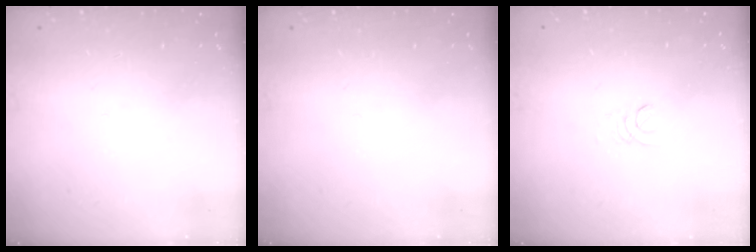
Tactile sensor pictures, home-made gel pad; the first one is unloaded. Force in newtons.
{"total": 0.0}
{"total": 2.0, "press": 2.0, "slide": 0.2}